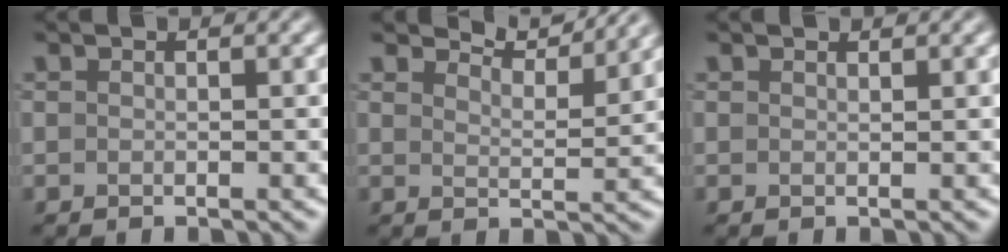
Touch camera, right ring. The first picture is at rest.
{"total": 4.3, "force": [4.1, 0.4, 1.2], "torque": [-0.022, -0.001, 0.057]}
{"total": 0.6, "force": [0.6, 0.0, 0.1], "torque": [-0.002, -0.001, 0.010]}